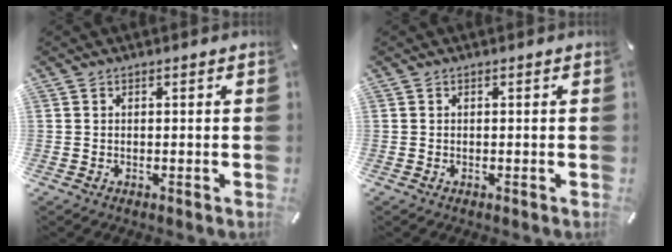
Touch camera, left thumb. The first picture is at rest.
{"total": 0.0}